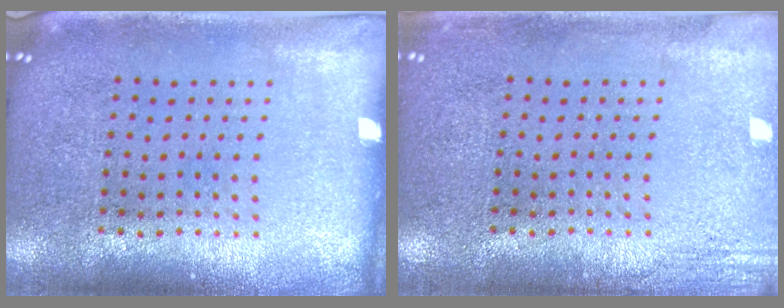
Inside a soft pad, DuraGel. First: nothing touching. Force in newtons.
{"total": 1.8, "press": 1.8, "slide": 0.2}